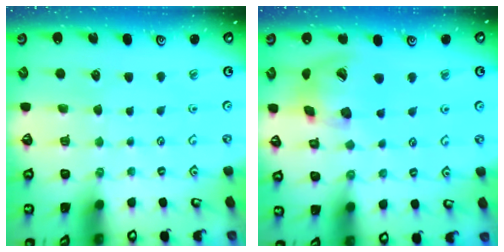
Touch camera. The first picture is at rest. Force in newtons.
{"total": 15.7, "press": 15.5, "slide": 2.3}